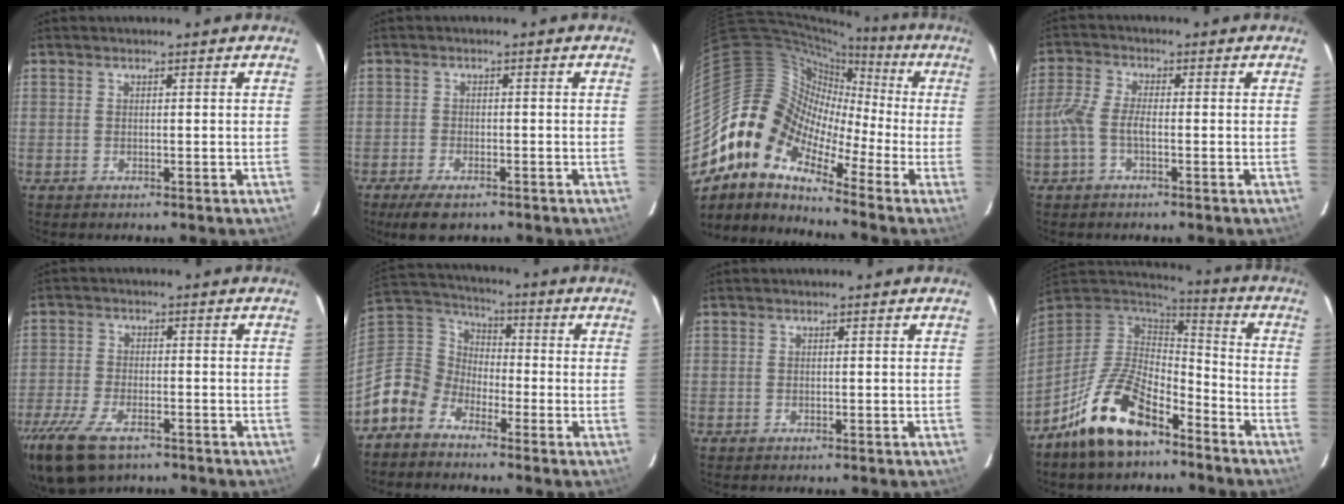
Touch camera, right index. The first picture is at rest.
{"total": 5.5, "force": [-4.1, 2.2, 3.1], "torque": [-0.078, -0.016, -0.069]}
{"total": 11.5, "force": [-6.0, 7.9, 5.8], "torque": [-0.092, 0.018, -0.146]}
{"total": 4.9, "force": [-1.5, 1.8, 4.3], "torque": [-0.103, 0.008, -0.033]}
{"total": 13.9, "force": [-9.4, 6.4, 8.1], "torque": [-0.204, -0.038, -0.172]}
{"total": 10.2, "force": [-6.8, 7.2, 2.5], "torque": [-0.079, 0.031, -0.156]}
{"total": 0.0}
{"total": 16.5, "force": [-11.0, 7.0, 10.1], "torque": [-0.208, 0.002, -0.200]}